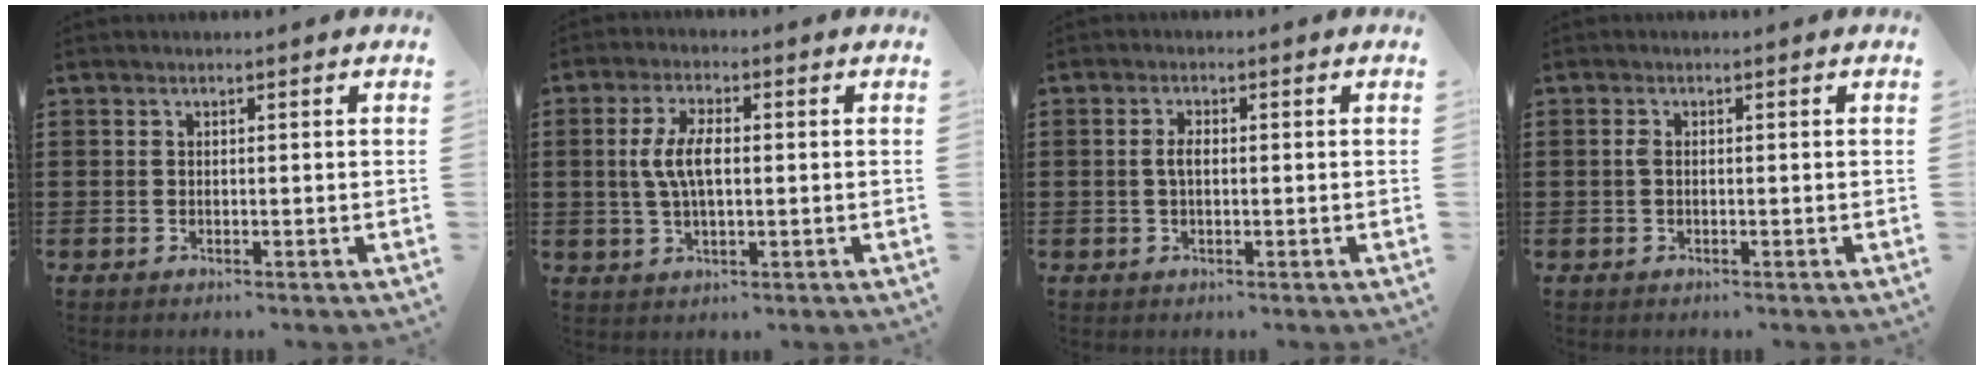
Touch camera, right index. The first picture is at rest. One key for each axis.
{"total": 5.9, "fx": 0.3, "fy": 2.3, "fz": 5.4, "tx": -0.126, "ty": 0.000, "tz": -0.004}
{"total": 2.0, "fx": -0.1, "fy": 0.7, "fz": 1.8, "tx": -0.043, "ty": -0.001, "tz": -0.006}
{"total": 1.1, "fx": -0.1, "fy": 0.5, "fz": 1.0, "tx": -0.027, "ty": -0.002, "tz": -0.005}